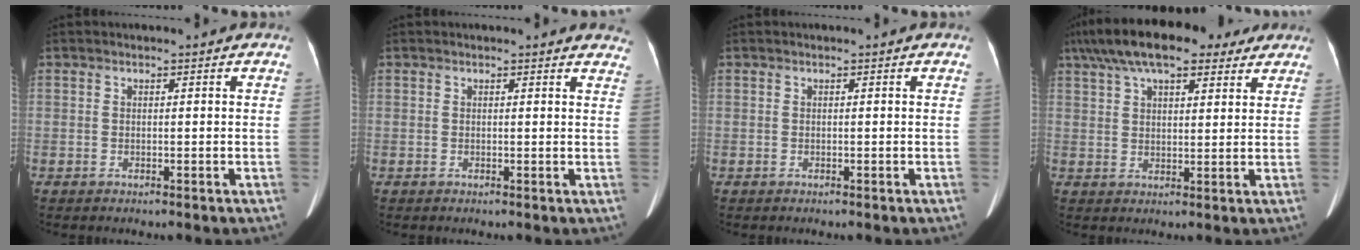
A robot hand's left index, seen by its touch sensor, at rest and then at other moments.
{"total": 5.2, "force": [5.0, 1.1, 0.5], "torque": [0.018, -0.019, 0.021]}
{"total": 0.0}
{"total": 16.7, "force": [12.0, 5.6, 10.2], "torque": [-0.189, 0.069, 0.188]}